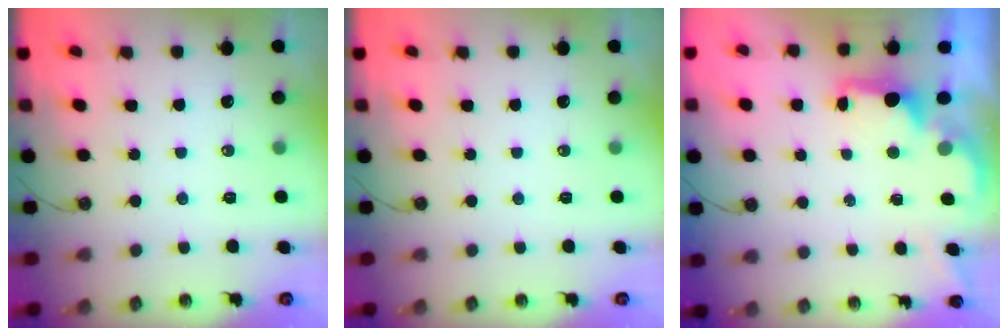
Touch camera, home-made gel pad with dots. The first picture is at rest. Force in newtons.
{"total": 0.0}
{"total": 1.7, "press": 1.5, "slide": 0.7}